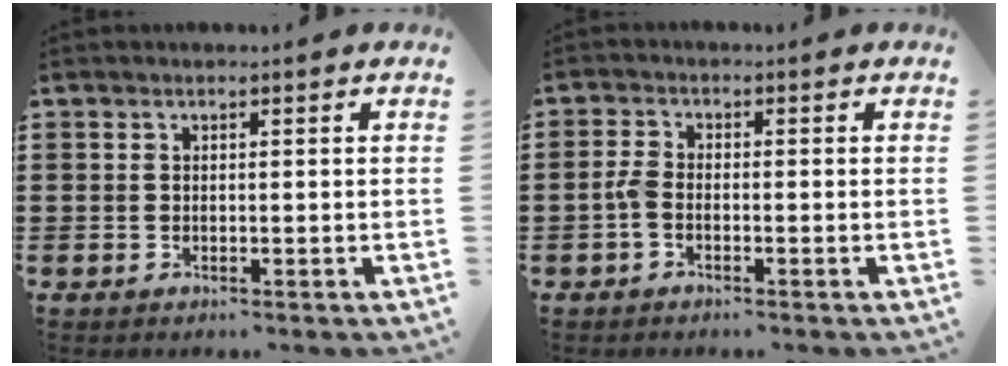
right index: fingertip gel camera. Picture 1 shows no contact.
{"total": 2.1, "force": [-0.9, 1.0, 1.7], "torque": [-0.048, -0.003, -0.022]}